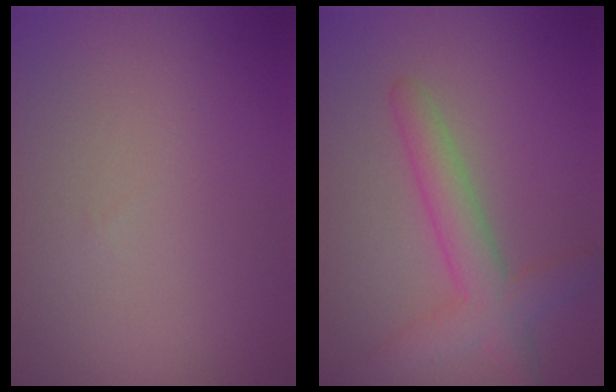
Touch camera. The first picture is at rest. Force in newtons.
{"total": 3.9, "press": 3.8, "slide": 0.1}